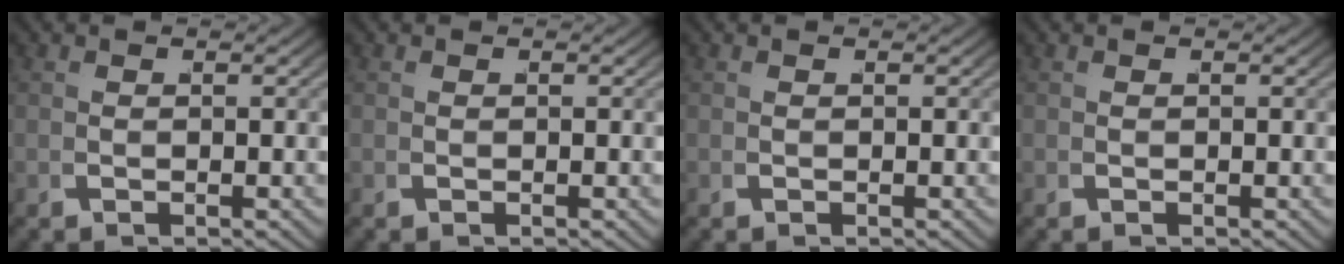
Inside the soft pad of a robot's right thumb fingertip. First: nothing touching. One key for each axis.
{"total": 0.0}
{"total": 0.0}
{"total": 0.0}